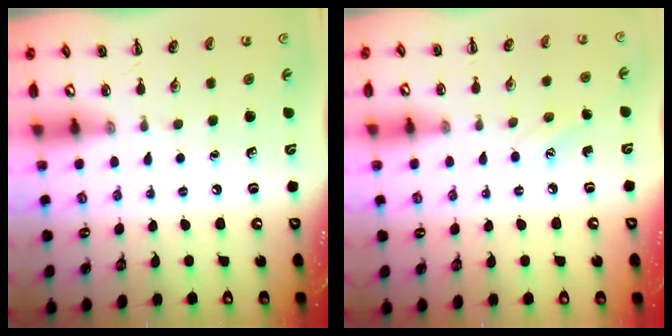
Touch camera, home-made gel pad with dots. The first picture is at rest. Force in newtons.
{"total": 6.4, "press": 6.2, "slide": 1.7}